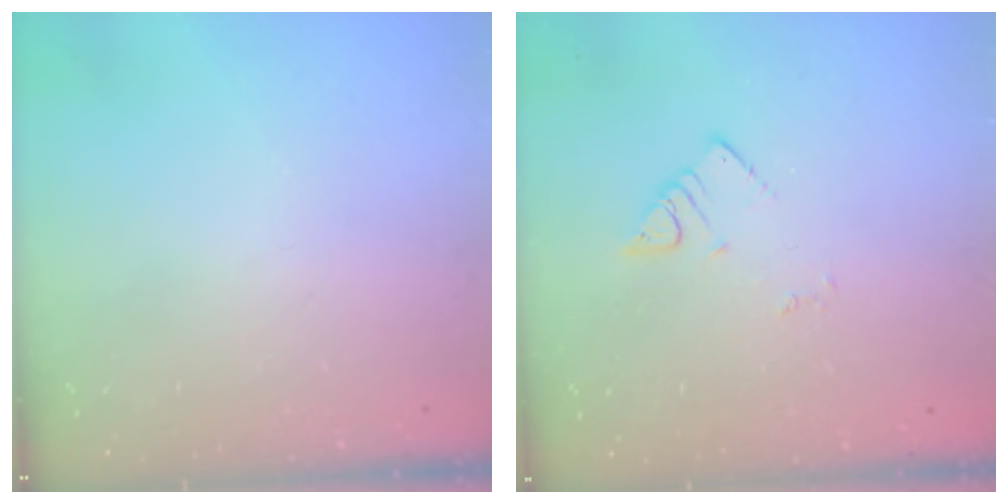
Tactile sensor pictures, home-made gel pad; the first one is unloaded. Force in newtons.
{"total": 2.7, "press": 2.7, "slide": 0.4}